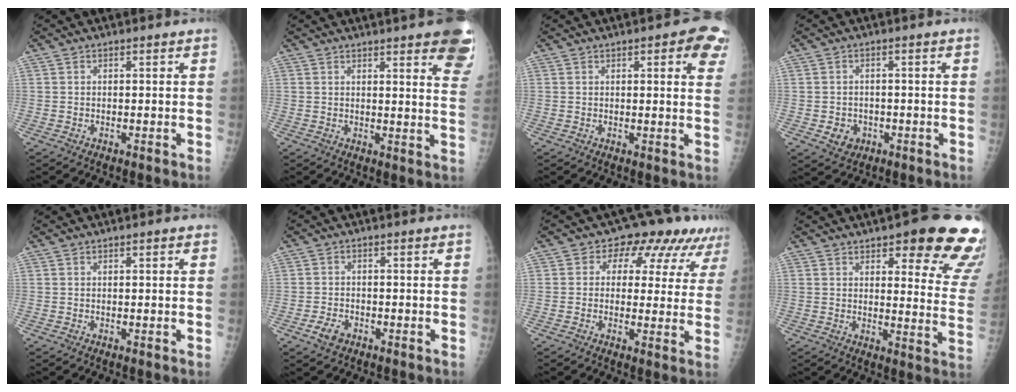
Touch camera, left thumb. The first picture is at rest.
{"total": 14.9, "force": [9.8, 2.9, 10.9], "torque": [-0.111, -0.038, 0.099]}
{"total": 7.6, "force": [3.6, 2.2, 6.3], "torque": [-0.049, -0.007, 0.033]}
{"total": 3.4, "force": [-1.0, 3.0, 1.3], "torque": [-0.007, 0.004, -0.006]}
{"total": 0.7, "force": [0.5, 0.1, 0.5], "torque": [-0.007, 0.000, 0.005]}
{"total": 2.9, "force": [-1.5, 1.7, 1.7], "torque": [-0.032, 0.004, -0.026]}
{"total": 11.1, "force": [6.3, 7.3, 5.5], "torque": [-0.015, -0.012, 0.061]}
{"total": 19.2, "force": [12.3, 5.7, 13.5], "torque": [-0.120, -0.058, 0.138]}